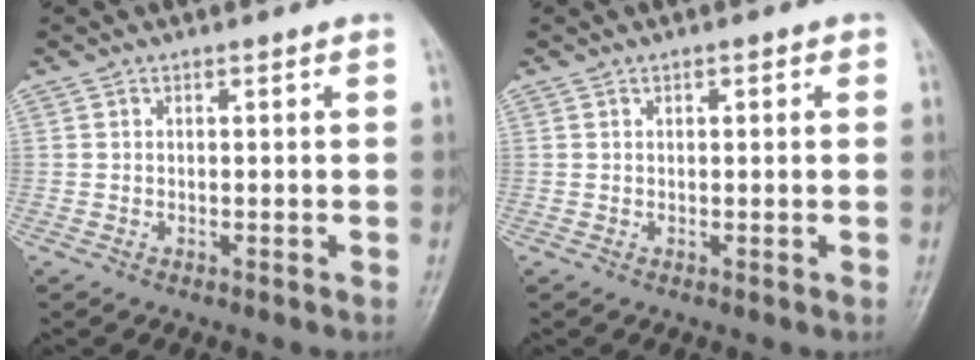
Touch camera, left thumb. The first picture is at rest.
{"total": 1.2, "force": [0.5, 0.6, 0.9], "torque": [-0.009, 0.001, 0.004]}